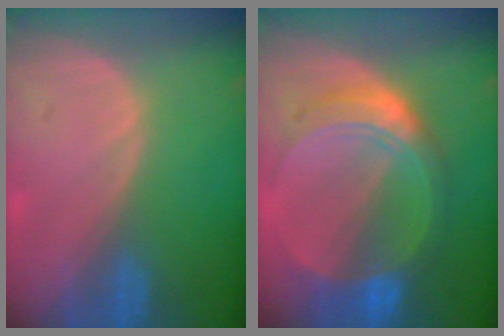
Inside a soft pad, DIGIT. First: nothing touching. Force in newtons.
{"total": 8.7, "press": 8.7, "slide": 0.6}